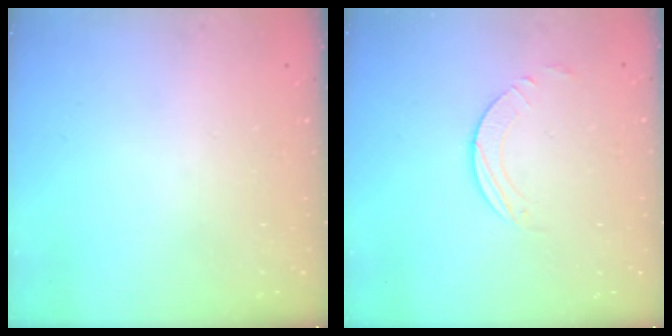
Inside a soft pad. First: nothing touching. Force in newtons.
{"total": 2.8, "press": 2.8, "slide": 0.2}